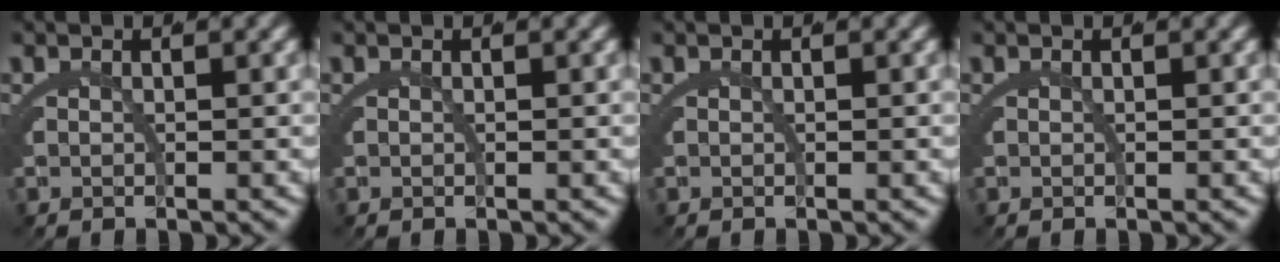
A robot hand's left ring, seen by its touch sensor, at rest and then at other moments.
{"total": 0.0}
{"total": 0.0}
{"total": 0.0}